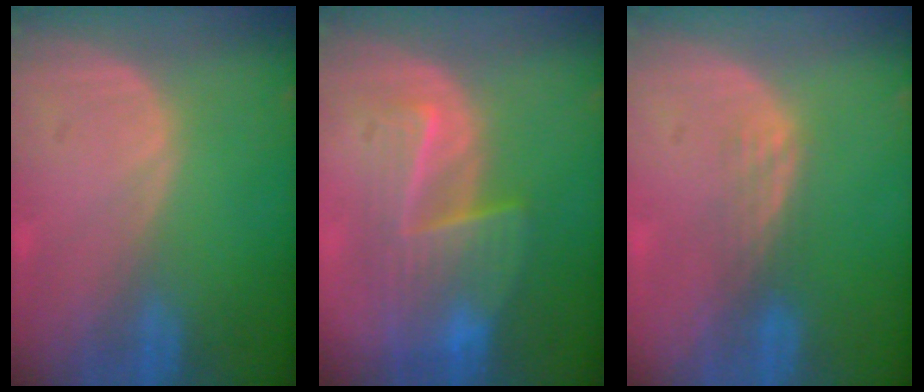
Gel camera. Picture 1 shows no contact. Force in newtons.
{"total": 7.1, "press": 7.1, "slide": 0.3}
{"total": 2.2, "press": 2.2, "slide": 0.2}